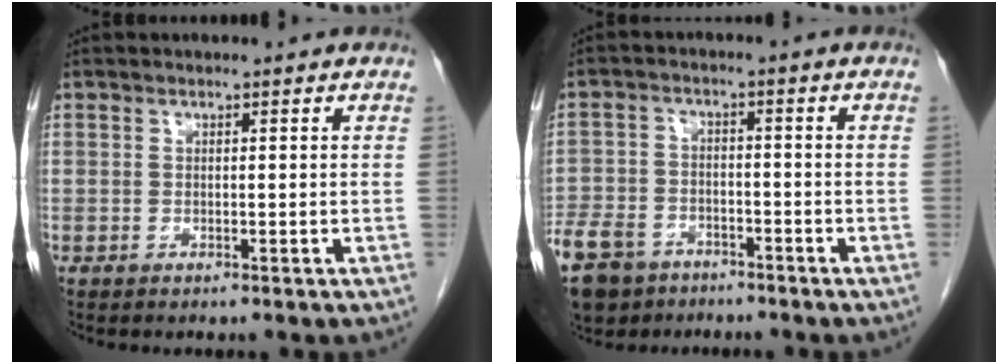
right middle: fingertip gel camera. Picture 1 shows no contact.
{"total": 13.9, "force": [-9.6, 8.4, 5.6], "torque": [-0.154, -0.009, -0.156]}